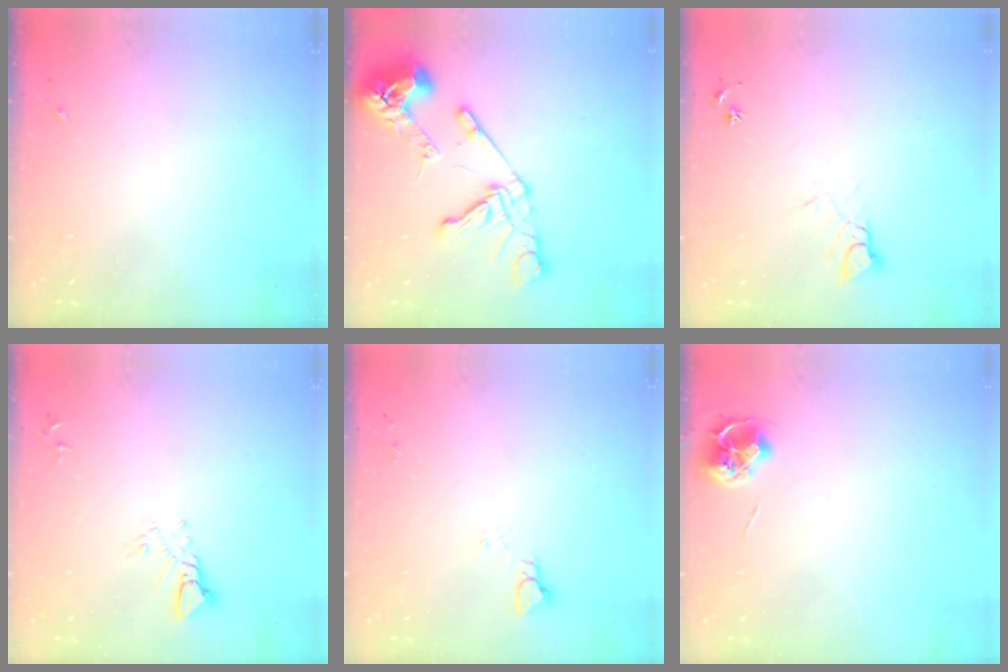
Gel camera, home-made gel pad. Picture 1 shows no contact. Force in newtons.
{"total": 17.0, "press": 16.9, "slide": 1.9}
{"total": 5.4, "press": 5.4, "slide": 0.5}
{"total": 5.0, "press": 5.0, "slide": 0.2}
{"total": 3.9, "press": 3.9, "slide": 0.4}
{"total": 7.1, "press": 7.1, "slide": 0.4}